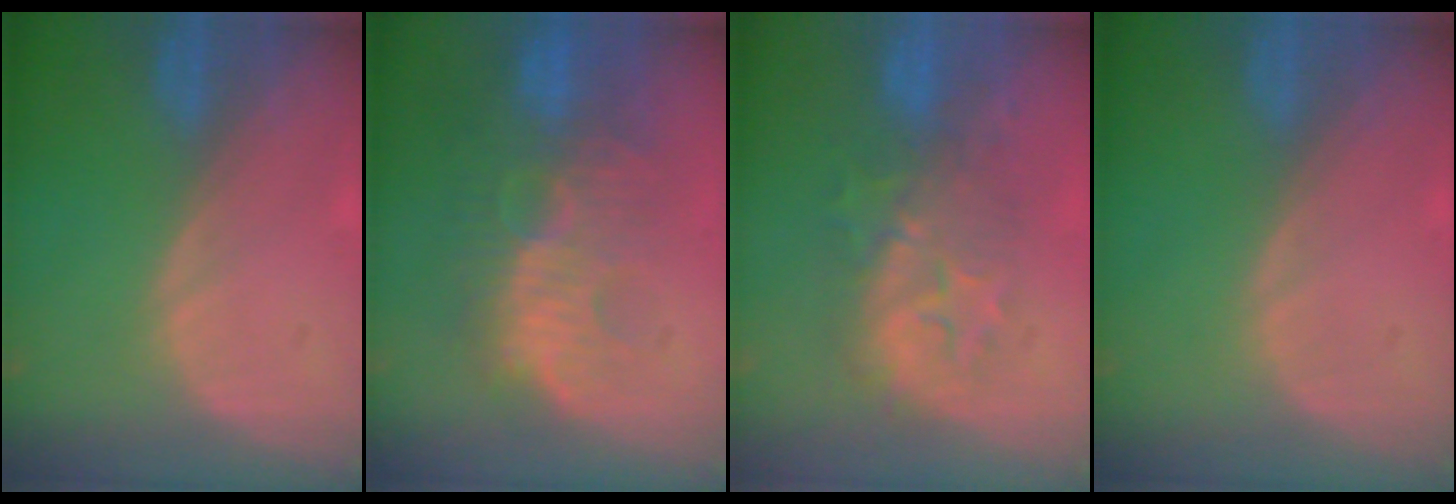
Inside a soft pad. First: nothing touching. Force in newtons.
{"total": 10.7, "press": 9.7, "slide": 4.6}
{"total": 8.4, "press": 8.3, "slide": 1.4}
{"total": 0.0}